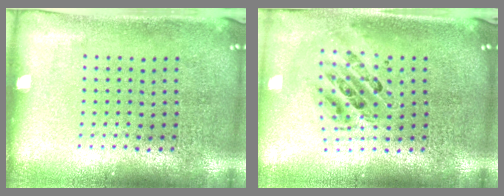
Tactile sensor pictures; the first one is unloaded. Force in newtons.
{"total": 1.0, "press": 0.9, "slide": 0.3}